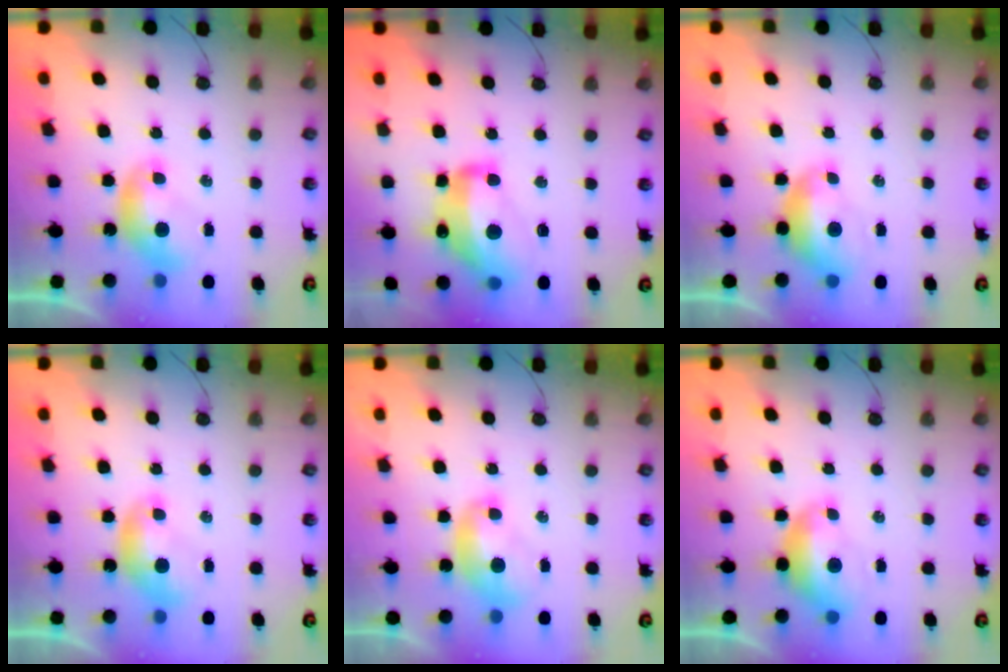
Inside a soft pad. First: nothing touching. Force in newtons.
{"total": 11.8, "press": 11.7, "slide": 1.8}
{"total": 1.8, "press": 1.7, "slide": 0.6}
{"total": 0.0}
{"total": 1.5, "press": 1.5, "slide": 0.1}
{"total": 1.8, "press": 1.7, "slide": 0.6}